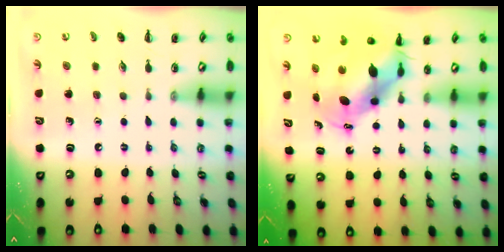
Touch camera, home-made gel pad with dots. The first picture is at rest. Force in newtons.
{"total": 8.2, "press": 7.9, "slide": 2.1}